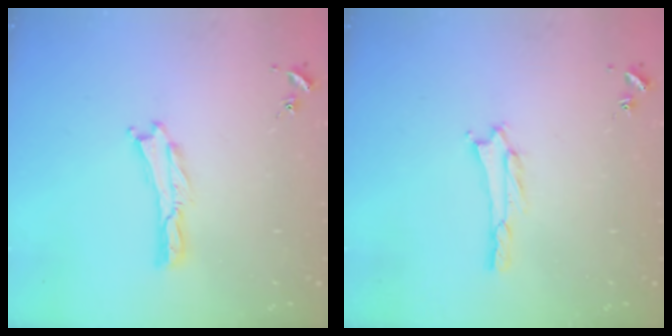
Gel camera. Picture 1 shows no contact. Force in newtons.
{"total": 1.5, "press": 1.5, "slide": 0.3}